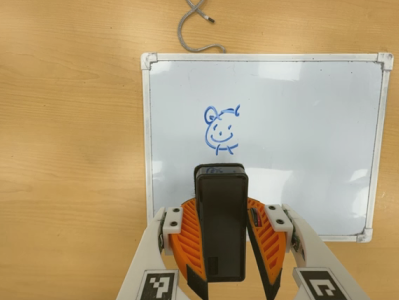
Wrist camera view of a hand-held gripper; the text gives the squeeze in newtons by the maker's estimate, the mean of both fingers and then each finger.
{"total": 11.5, "left": 9.9, "right": 13.0}